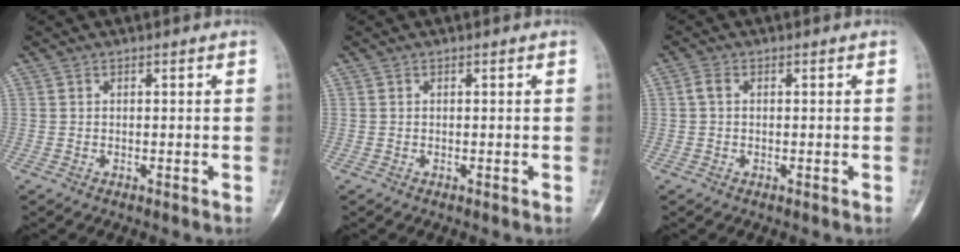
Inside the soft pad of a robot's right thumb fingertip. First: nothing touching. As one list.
[{"total": 0.0}, {"total": 1.7, "force": [0.2, 1.1, 1.3], "torque": [-0.028, 0.002, 0.000]}]